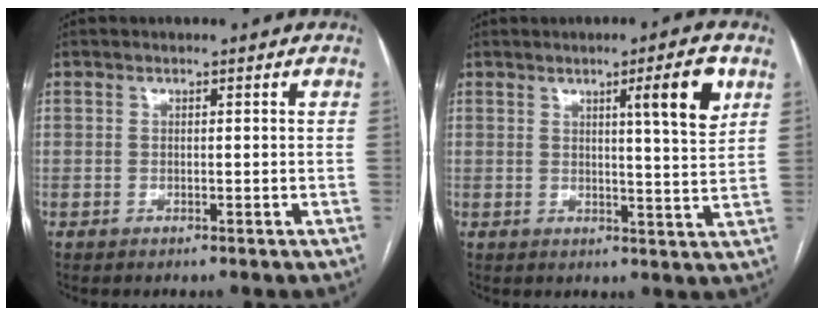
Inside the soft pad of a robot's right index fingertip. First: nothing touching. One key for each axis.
{"total": 7.4, "fx": 3.2, "fy": 0.2, "fz": 6.7, "tx": -0.093, "ty": -0.005, "tz": 0.043}